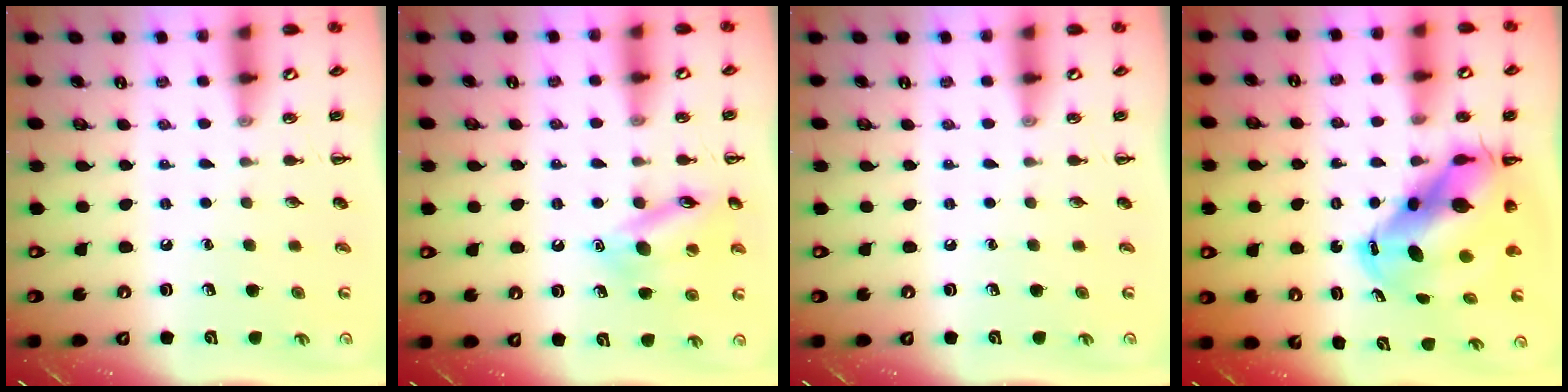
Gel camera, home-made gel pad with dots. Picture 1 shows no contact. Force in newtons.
{"total": 13.9, "press": 13.8, "slide": 1.3}
{"total": 0.0}
{"total": 11.6, "press": 11.3, "slide": 2.9}